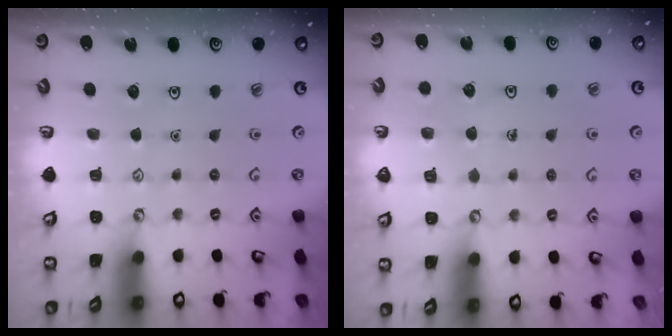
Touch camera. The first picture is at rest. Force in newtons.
{"total": 5.1, "press": 5.1, "slide": 0.3}